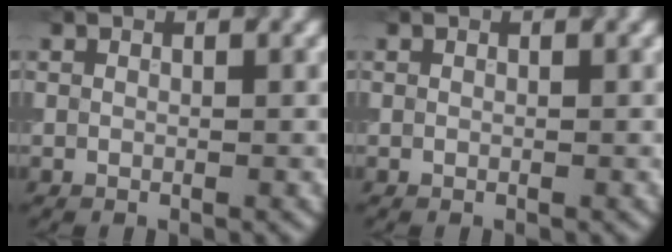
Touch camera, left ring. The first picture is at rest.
{"total": 0.0}